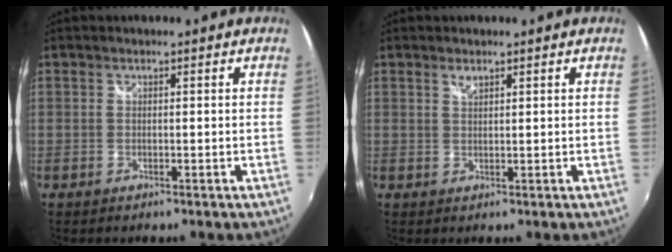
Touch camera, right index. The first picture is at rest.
{"total": 1.4, "force": [1.0, 0.5, 0.8], "torque": [-0.013, 0.002, 0.017]}